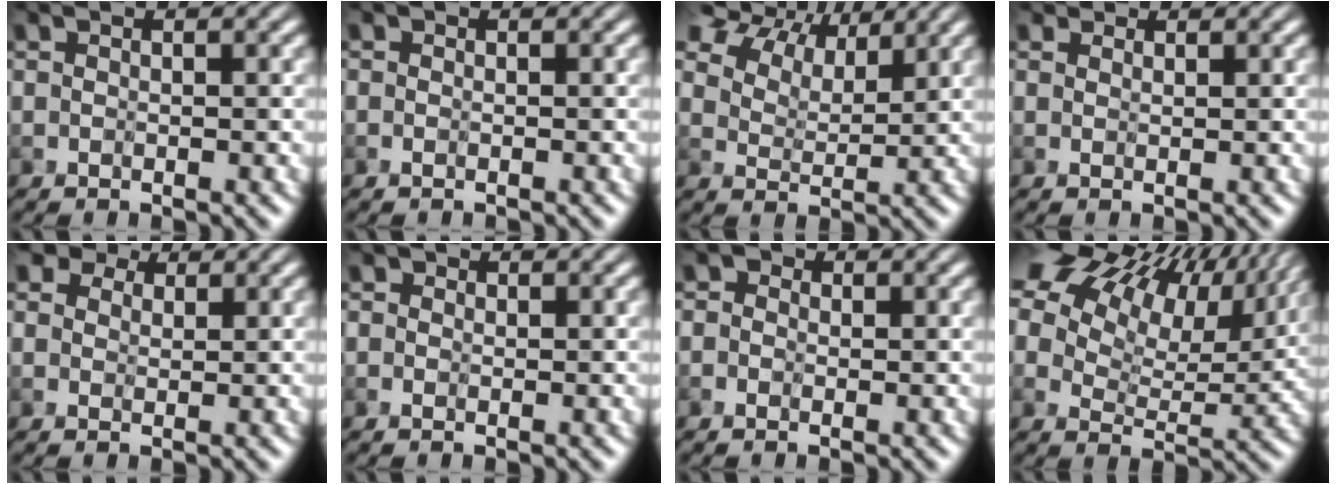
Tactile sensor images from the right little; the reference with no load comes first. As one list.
[{"total": 0.5, "force": [-0.4, 0.3, 0.0], "torque": [0.002, -0.004, -0.009]}, {"total": 10.2, "force": [7.9, 4.5, 4.7], "torque": [-0.111, 0.016, 0.133]}, {"total": 1.1, "force": [1.0, 0.4, 0.1], "torque": [-0.003, -0.004, 0.008]}, {"total": 4.9, "force": [3.3, 2.9, 2.0], "torque": [-0.045, 0.012, 0.039]}, {"total": 0.9, "force": [0.4, 0.7, 0.4], "torque": [-0.003, -0.002, -0.005]}, {"total": 2.2, "force": [0.8, 1.7, 1.1], "torque": [-0.005, 0.008, -0.018]}, {"total": 19.2, "force": [10.2, 10.5, 12.5], "torque": [-0.230, 0.067, 0.160]}]